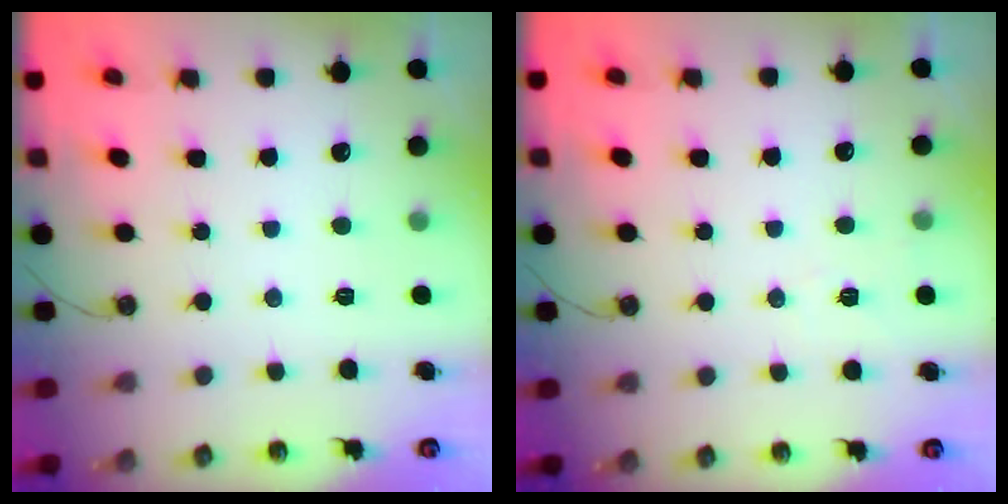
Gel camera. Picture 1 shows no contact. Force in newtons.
{"total": 7.3, "press": 5.8, "slide": 4.4}